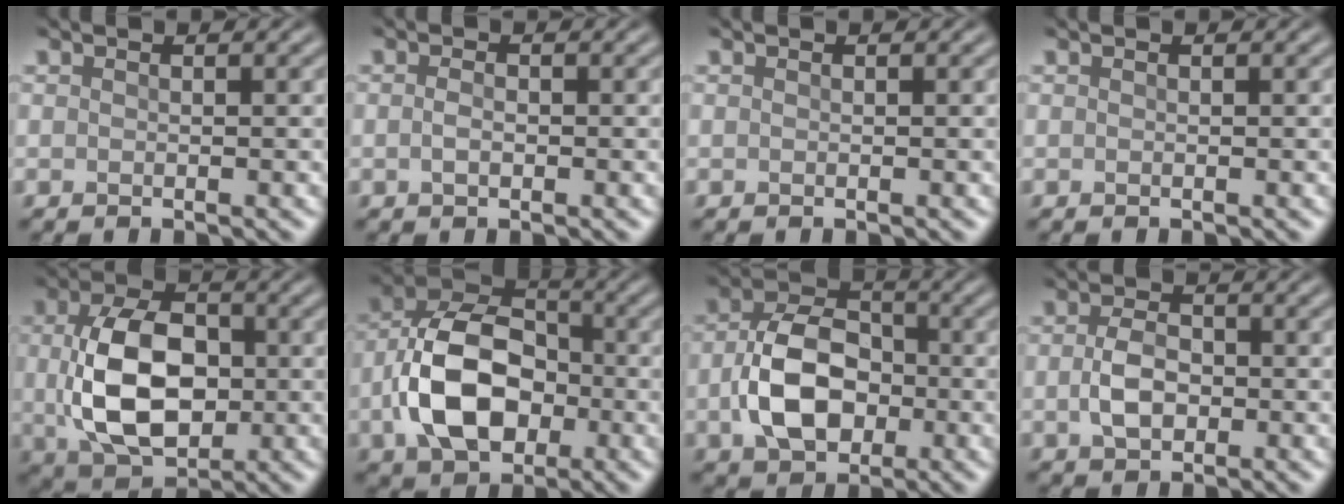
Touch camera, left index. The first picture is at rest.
{"total": 1.1, "force": [-0.2, 0.7, 0.9], "torque": [-0.021, 0.000, -0.005]}
{"total": 0.0}
{"total": 0.0}
{"total": 9.7, "force": [0.0, 6.3, 7.4], "torque": [-0.155, -0.005, 0.005]}
{"total": 9.6, "force": [-2.1, 6.4, 6.9], "torque": [-0.137, 0.012, -0.045]}
{"total": 7.5, "force": [-1.4, 5.1, 5.3], "torque": [-0.107, 0.004, -0.027]}
{"total": 3.2, "force": [-0.5, 2.1, 2.3], "torque": [-0.051, -0.001, -0.011]}